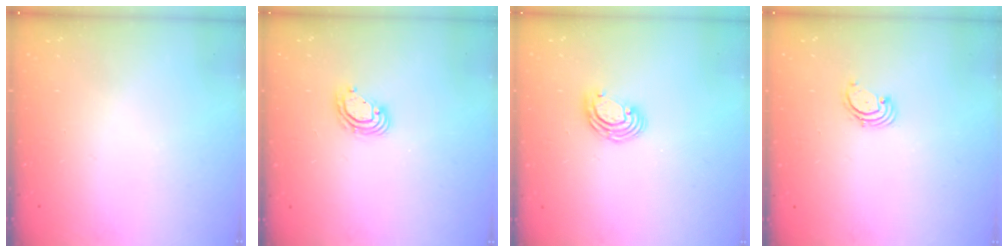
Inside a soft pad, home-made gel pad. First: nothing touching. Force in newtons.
{"total": 6.6, "press": 6.6, "slide": 0.9}
{"total": 6.5, "press": 6.4, "slide": 0.8}
{"total": 1.7, "press": 1.7, "slide": 0.2}